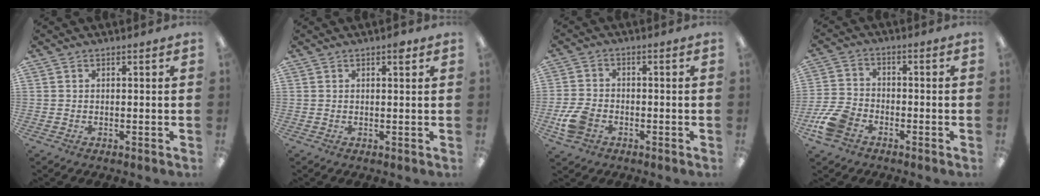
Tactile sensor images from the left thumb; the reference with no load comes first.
{"total": 2.0, "force": [1.0, 0.7, 1.5], "torque": [-0.010, -0.006, 0.010]}
{"total": 7.3, "force": [-3.1, 5.1, 4.3], "torque": [-0.097, 0.011, -0.057]}
{"total": 9.1, "force": [-4.9, 5.9, 4.8], "torque": [-0.111, 0.022, -0.092]}